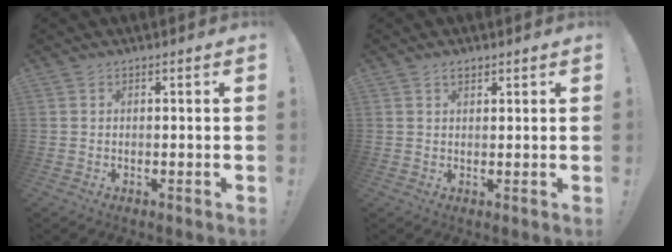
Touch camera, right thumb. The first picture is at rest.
{"total": 1.7, "force": [1.2, 0.8, 0.8], "torque": [-0.016, 0.000, 0.023]}